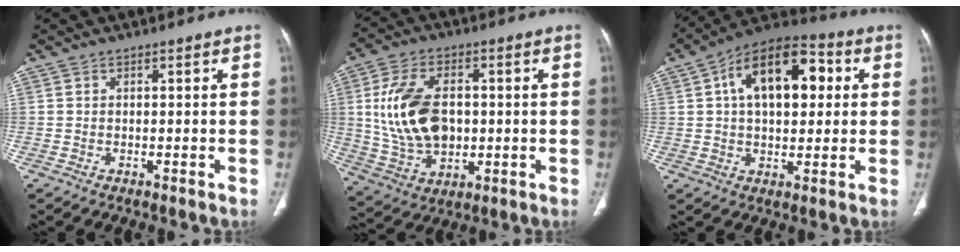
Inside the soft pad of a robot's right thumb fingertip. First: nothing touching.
{"total": 15.8, "force": [1.1, 10.4, 11.9], "torque": [-0.206, 0.000, 0.030]}
{"total": 17.2, "force": [4.0, 9.7, 13.6], "torque": [-0.177, 0.020, 0.055]}